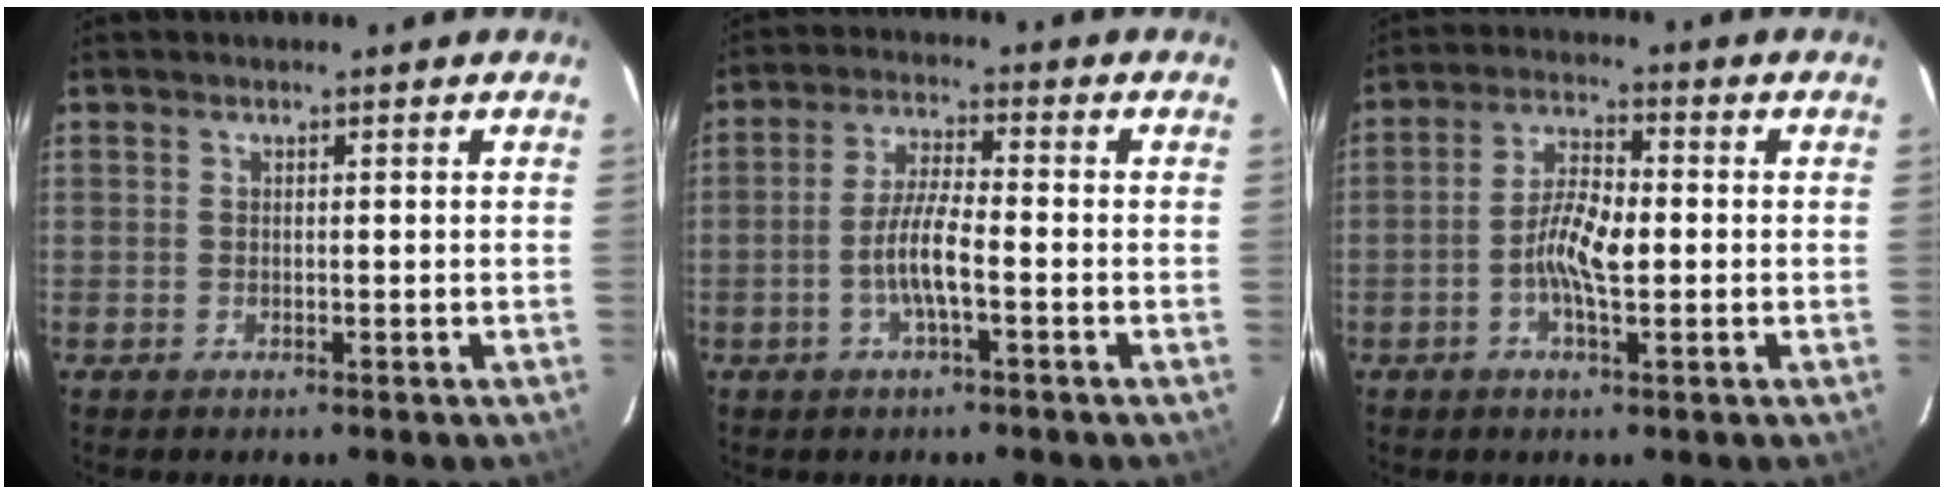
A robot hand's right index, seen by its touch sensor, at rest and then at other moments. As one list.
[{"total": 5.9, "force": [-2.1, 0.7, 5.5], "torque": [-0.112, 0.006, -0.042]}, {"total": 6.7, "force": [-1.3, 2.2, 6.2], "torque": [-0.121, 0.012, -0.028]}]